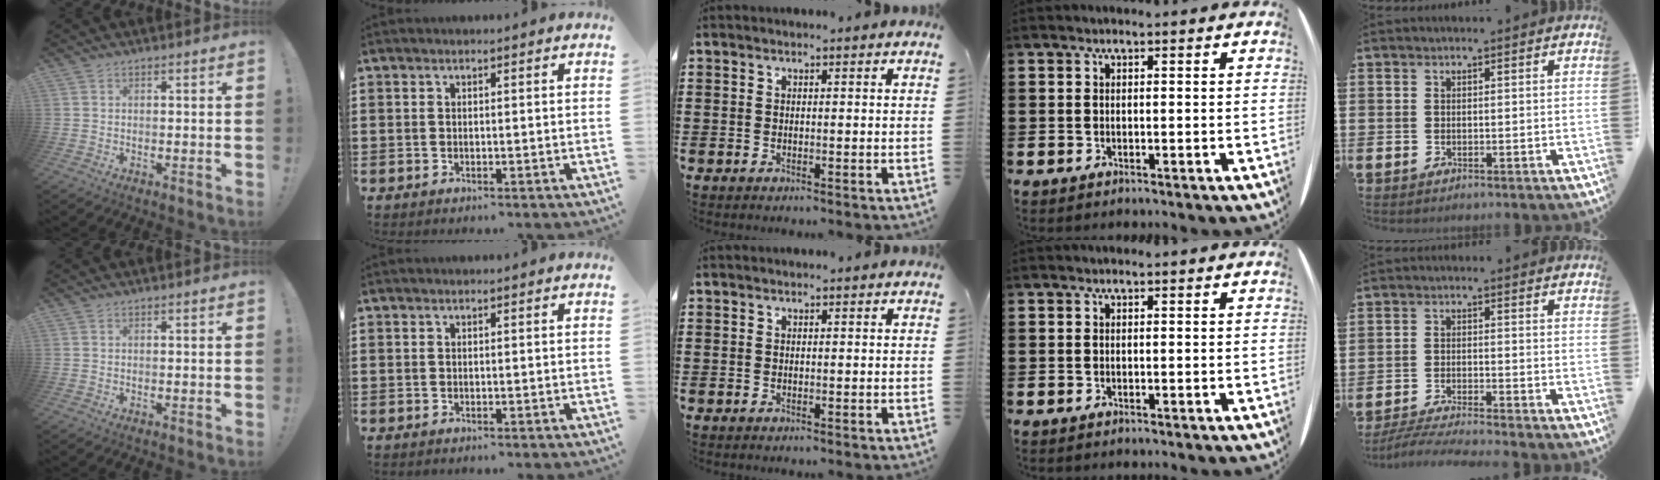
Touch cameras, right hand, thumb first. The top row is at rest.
{"little": {"total": 3.4, "force": [-3.2, -0.3, 1.2], "torque": [-0.018, -0.004, -0.062]}}